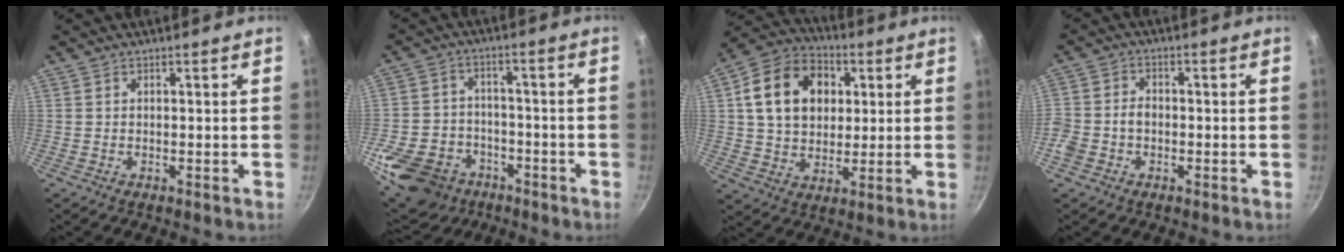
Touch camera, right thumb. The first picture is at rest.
{"total": 16.8, "force": [-8.6, 12.6, 7.1], "torque": [-0.130, 0.042, -0.134]}
{"total": 16.4, "force": [3.9, 12.5, 9.9], "torque": [-0.144, 0.014, 0.057]}
{"total": 6.0, "force": [-1.9, 4.7, 3.2], "torque": [-0.059, 0.026, -0.045]}